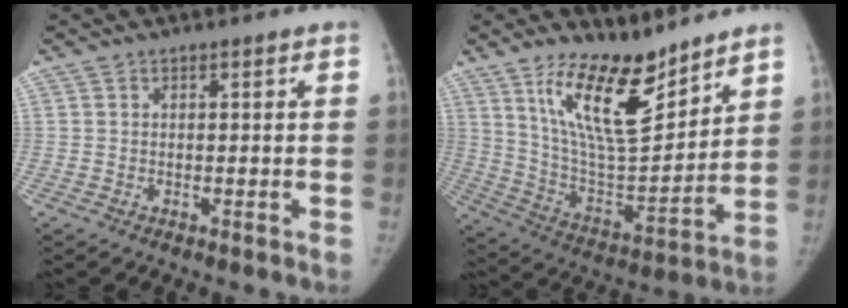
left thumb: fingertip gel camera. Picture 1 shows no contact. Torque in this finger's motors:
{"motor_torque": [0.38, 0.20, 1.50, -1.27, 0.49]}